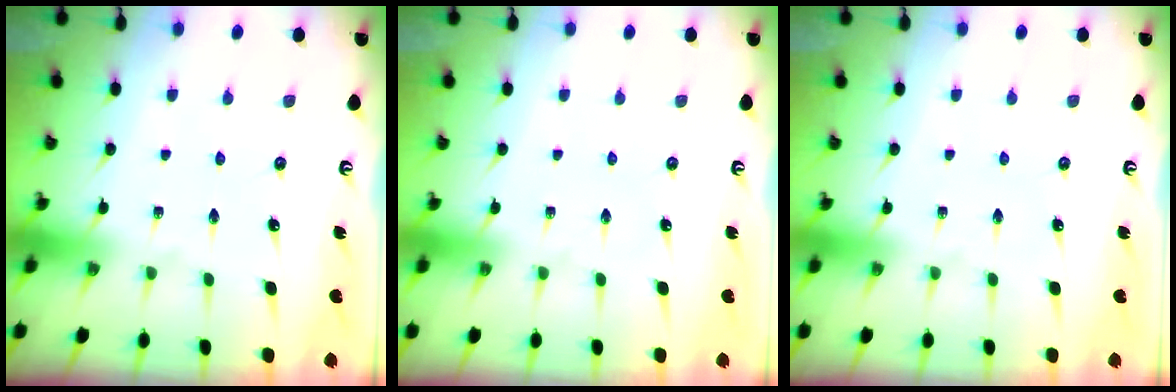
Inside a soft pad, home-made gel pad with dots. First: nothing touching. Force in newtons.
{"total": 0.0}
{"total": 0.0}